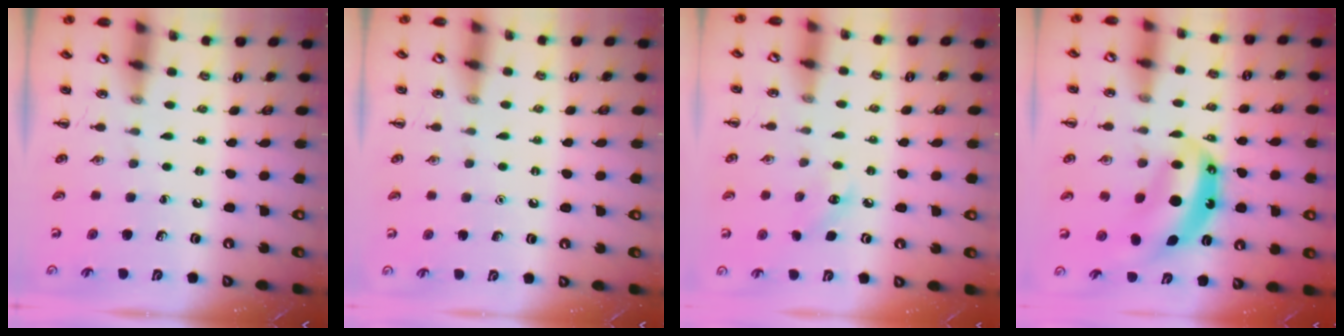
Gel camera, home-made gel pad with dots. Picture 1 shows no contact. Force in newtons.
{"total": 1.6, "press": 1.6, "slide": 0.1}
{"total": 4.8, "press": 4.6, "slide": 1.2}
{"total": 8.9, "press": 8.7, "slide": 1.9}